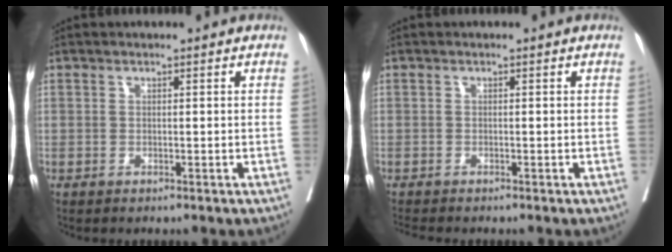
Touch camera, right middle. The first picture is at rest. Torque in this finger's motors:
{"motor_torque": [0.32, -0.32, -0.01, 0.00]}